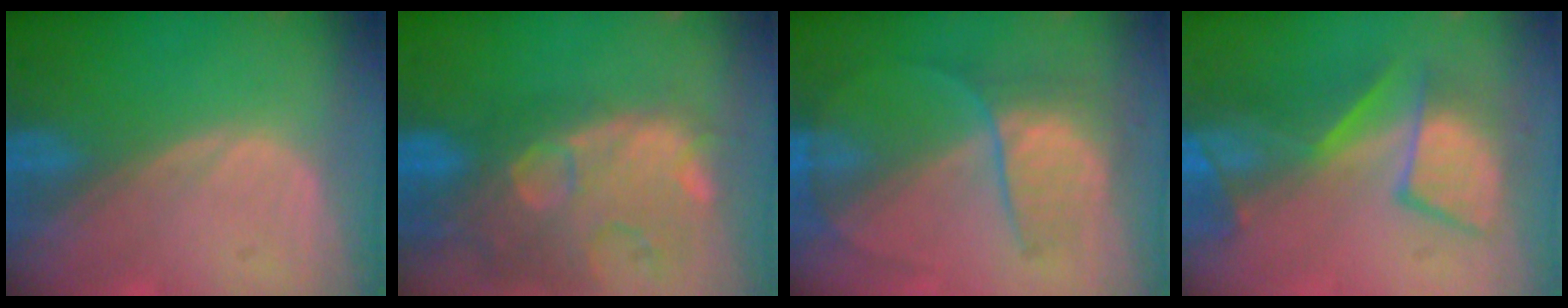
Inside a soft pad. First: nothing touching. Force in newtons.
{"total": 14.5, "press": 11.7, "slide": 8.5}
{"total": 6.5, "press": 6.4, "slide": 1.0}
{"total": 8.8, "press": 8.8, "slide": 0.6}